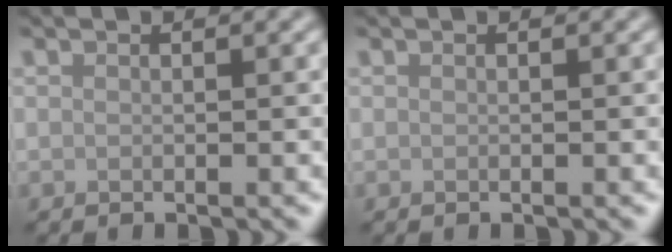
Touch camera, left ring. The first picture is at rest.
{"total": 0.0}